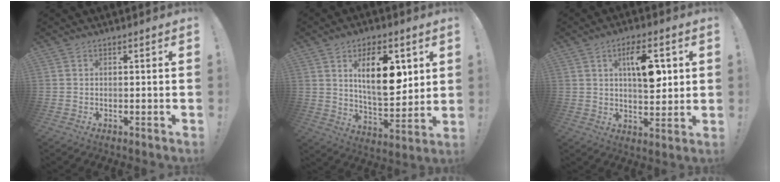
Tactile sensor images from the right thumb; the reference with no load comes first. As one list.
[{"total": 16.6, "force": [5.7, 7.8, 13.5], "torque": [-0.204, -0.016, 0.092]}, {"total": 11.5, "force": [3.8, 5.2, 9.5], "torque": [-0.126, -0.008, 0.059]}]